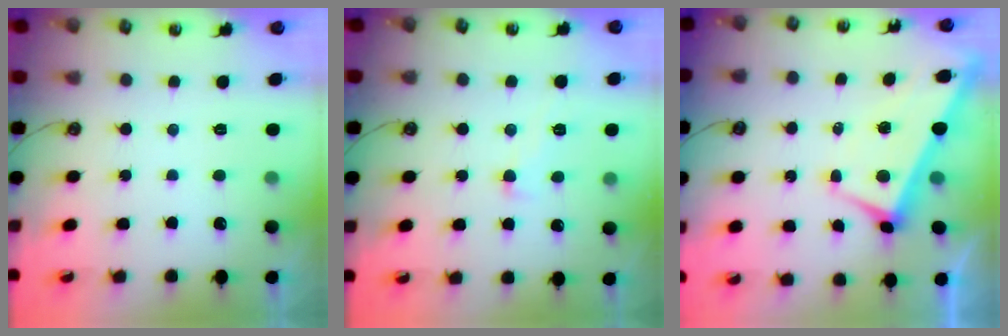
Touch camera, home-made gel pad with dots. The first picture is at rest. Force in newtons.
{"total": 1.3, "press": 1.2, "slide": 0.3}
{"total": 2.5, "press": 2.3, "slide": 0.9}